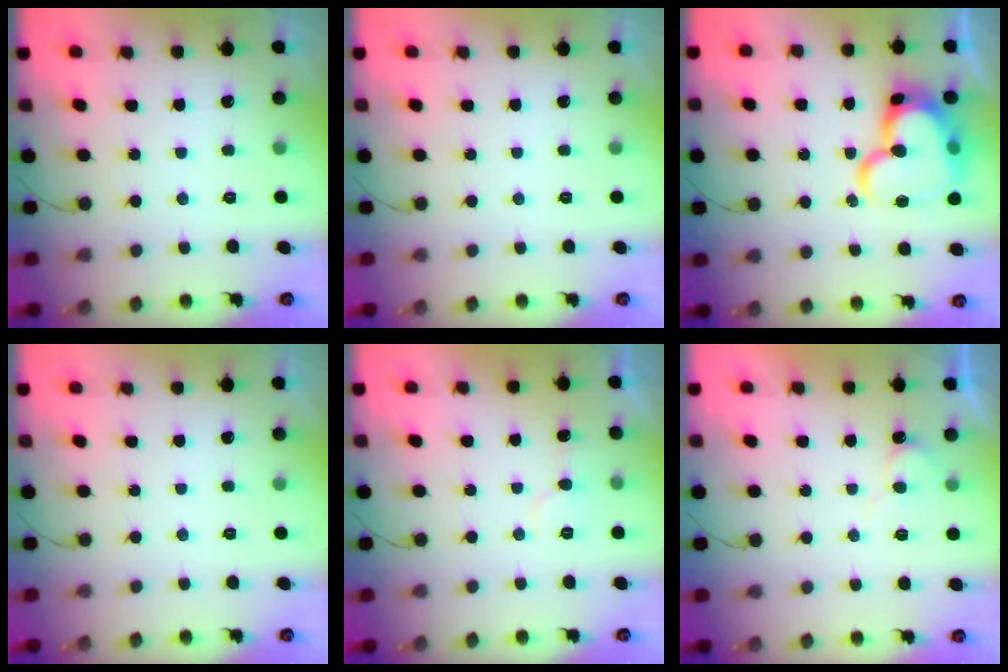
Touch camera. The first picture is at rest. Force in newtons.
{"total": 0.0}
{"total": 20.8, "press": 20.7, "slide": 1.9}
{"total": 0.0}
{"total": 7.2, "press": 7.2, "slide": 0.4}
{"total": 7.6, "press": 7.6, "slide": 0.5}